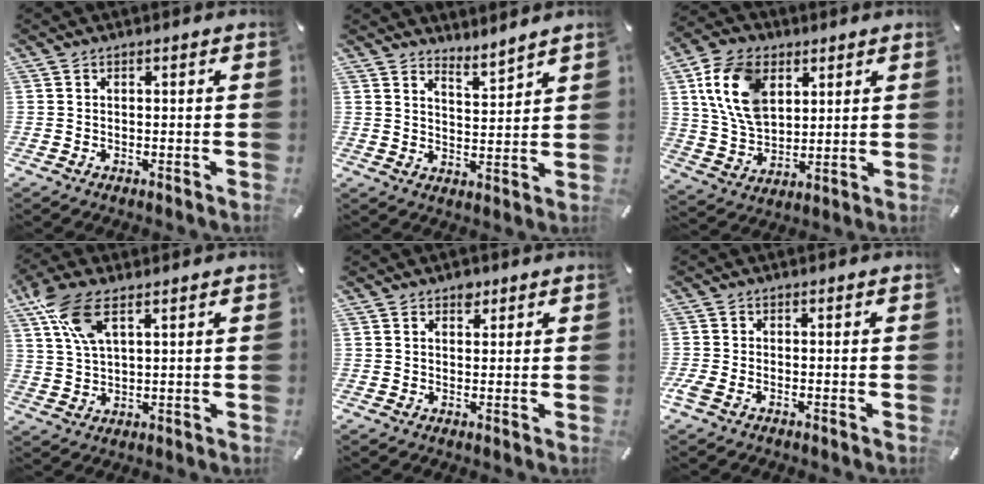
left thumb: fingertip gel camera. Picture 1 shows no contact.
{"total": 4.9, "force": [4.9, 0.6, 0.2], "torque": [-0.002, -0.038, 0.087]}
{"total": 14.5, "force": [5.7, 10.1, 8.8], "torque": [-0.210, 0.000, 0.105]}
{"total": 10.2, "force": [5.3, 4.6, 7.4], "torque": [-0.165, -0.006, 0.099]}
{"total": 2.3, "force": [1.6, 1.5, 0.7], "torque": [0.010, -0.007, 0.024]}
{"total": 1.8, "force": [-1.0, 0.9, 1.2], "torque": [-0.033, -0.002, -0.021]}